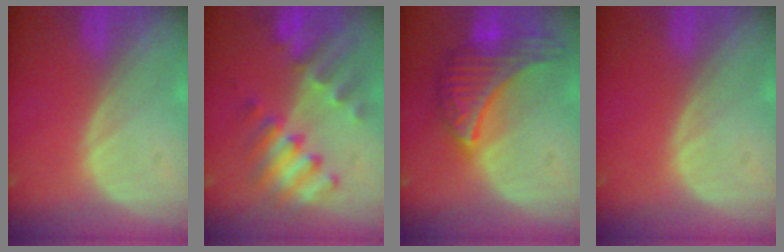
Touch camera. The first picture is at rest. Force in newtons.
{"total": 8.8, "press": 8.4, "slide": 2.8}
{"total": 9.5, "press": 9.5, "slide": 0.5}
{"total": 0.0}